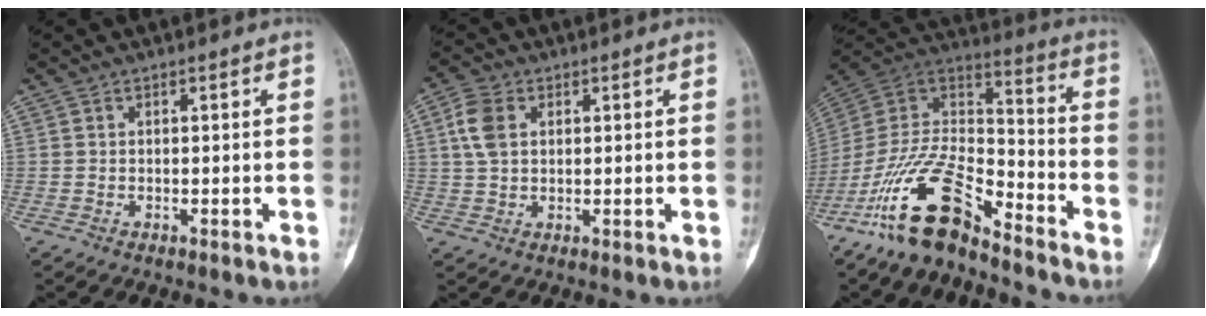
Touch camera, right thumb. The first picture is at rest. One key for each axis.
{"total": 5.8, "fx": 1.6, "fy": 3.9, "fz": 4.1, "tx": -0.085, "ty": 0.007, "tz": 0.030}
{"total": 17.1, "fx": -12.3, "fy": 6.2, "fz": 10.1, "tx": -0.176, "ty": 0.089, "tz": -0.237}